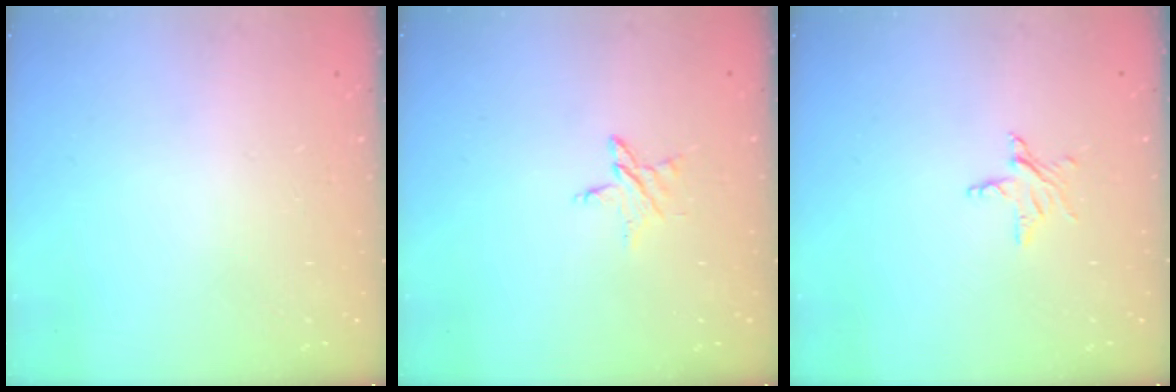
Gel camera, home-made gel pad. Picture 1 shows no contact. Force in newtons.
{"total": 3.5, "press": 3.5, "slide": 0.3}
{"total": 3.6, "press": 3.6, "slide": 0.3}